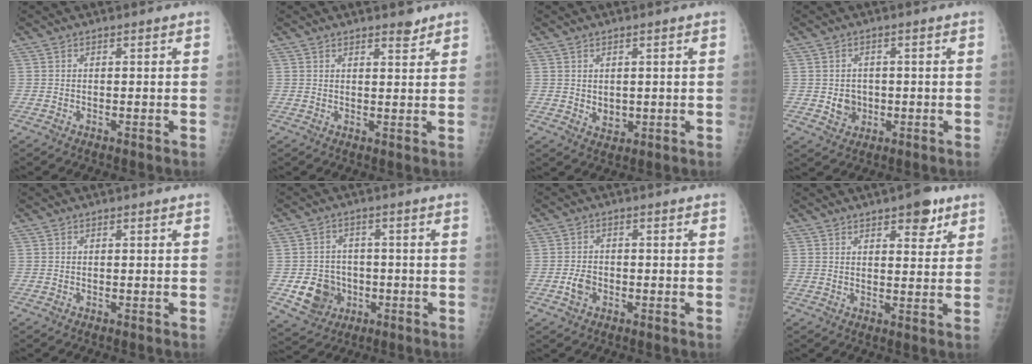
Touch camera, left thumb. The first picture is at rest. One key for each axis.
{"total": 2.7, "fx": 2.2, "fy": 0.9, "fz": 1.3, "tx": -0.009, "ty": -0.016, "tz": 0.031}
{"total": 2.4, "fx": 0.3, "fy": 2.0, "fz": 1.3, "tx": -0.012, "ty": -0.005, "tz": 0.013}
{"total": 3.7, "fx": -0.4, "fy": 3.3, "fz": 1.6, "tx": -0.006, "ty": 0.003, "tz": 0.002}
{"total": 0.0}
{"total": 8.3, "fx": -2.1, "fy": 7.4, "fz": 3.2, "tx": -0.023, "ty": 0.010, "tz": -0.026}
{"total": 3.1, "fx": -1.1, "fy": 2.3, "fz": 1.7, "tx": -0.027, "ty": 0.008, "tz": -0.021}
{"total": 6.4, "fx": 4.0, "fy": 2.7, "fz": 4.3, "tx": -0.035, "ty": -0.018, "tz": 0.049}